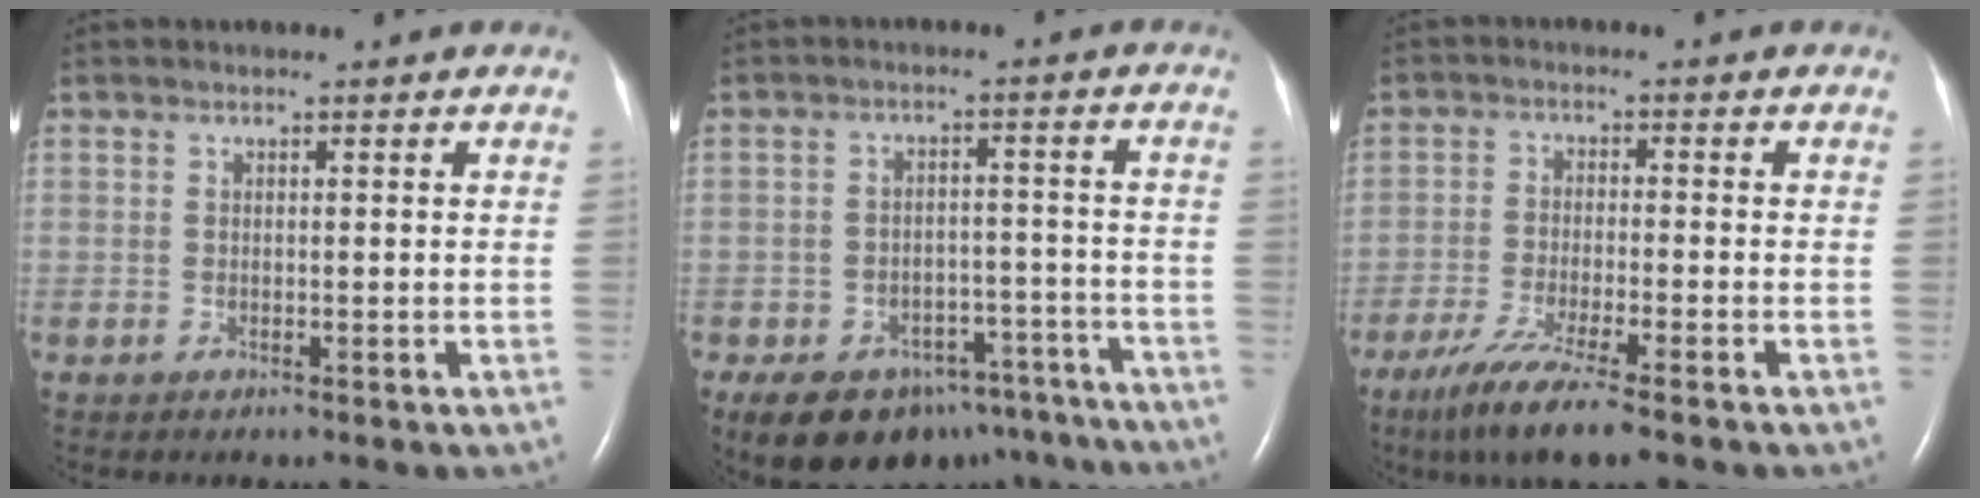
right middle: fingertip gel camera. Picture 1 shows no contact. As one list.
[{"total": 17.3, "force": [-12.5, 9.7, 6.8], "torque": [-0.115, 0.011, -0.156]}, {"total": 8.8, "force": [-6.3, 0.1, 6.1], "torque": [-0.114, -0.026, -0.108]}]